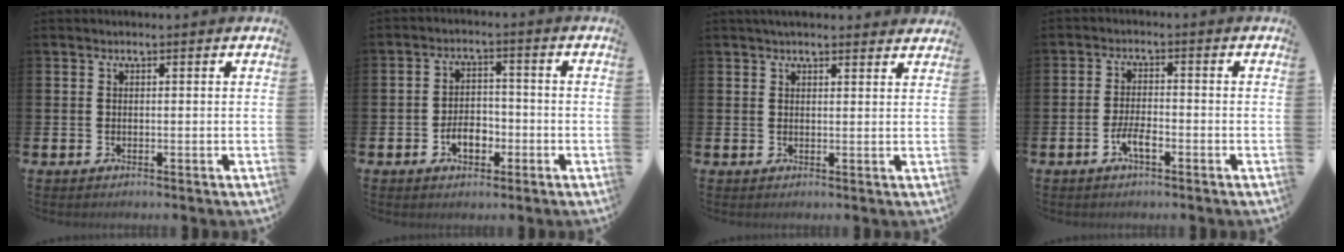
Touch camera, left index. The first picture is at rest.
{"total": 4.0, "force": [-1.7, 2.5, 2.7], "torque": [-0.036, 0.001, -0.035]}
{"total": 2.5, "force": [2.4, 0.5, 0.6], "torque": [-0.002, -0.009, 0.040]}
{"total": 3.1, "force": [-1.4, 1.1, 2.6], "torque": [-0.055, 0.003, -0.027]}